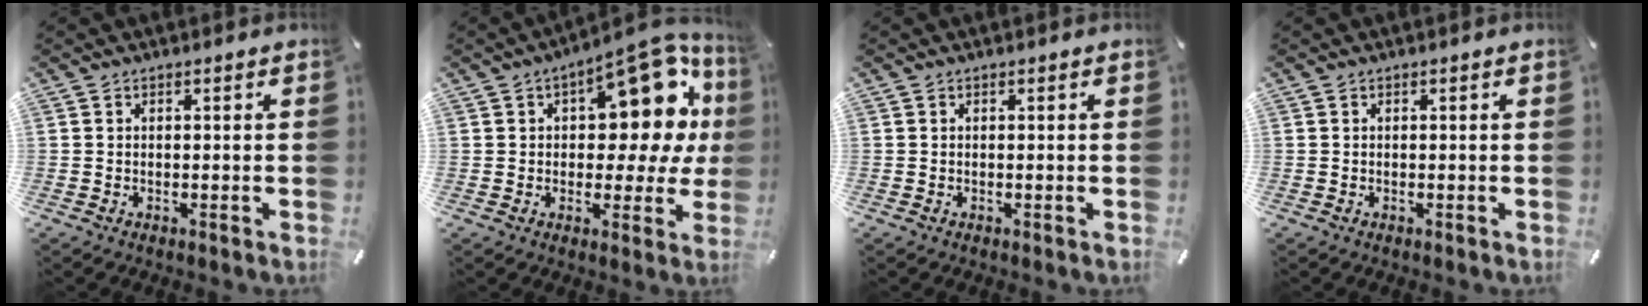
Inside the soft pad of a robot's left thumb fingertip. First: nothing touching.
{"total": 18.5, "force": [7.3, 9.3, 14.2], "torque": [-0.168, -0.060, 0.120]}
{"total": 0.0}
{"total": 0.0}